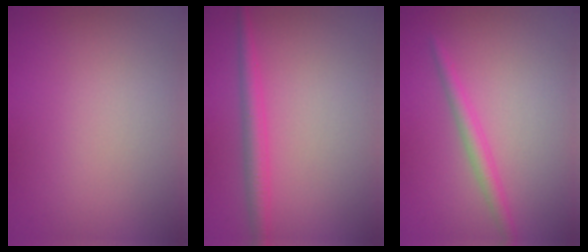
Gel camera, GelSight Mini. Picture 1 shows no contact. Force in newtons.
{"total": 2.4, "press": 2.4, "slide": 0.1}
{"total": 2.0, "press": 2.0, "slide": 0.1}